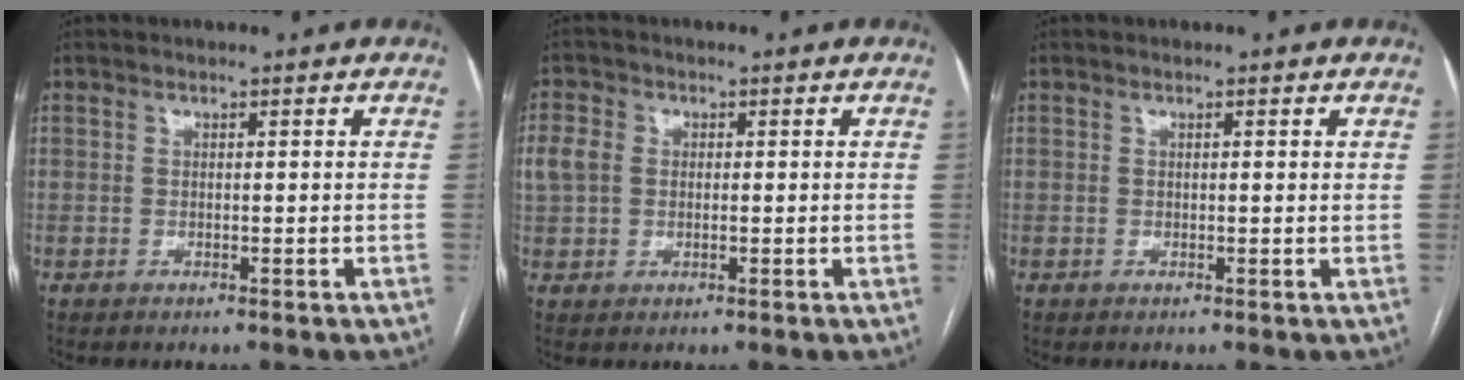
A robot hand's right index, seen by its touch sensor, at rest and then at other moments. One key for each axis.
{"total": 4.3, "fx": 0.5, "fy": 3.6, "fz": 2.4, "tx": -0.067, "ty": 0.013, "tz": 0.009}
{"total": 0.6, "fx": 0.3, "fy": 0.1, "fz": 0.5, "tx": -0.010, "ty": 0.001, "tz": 0.003}